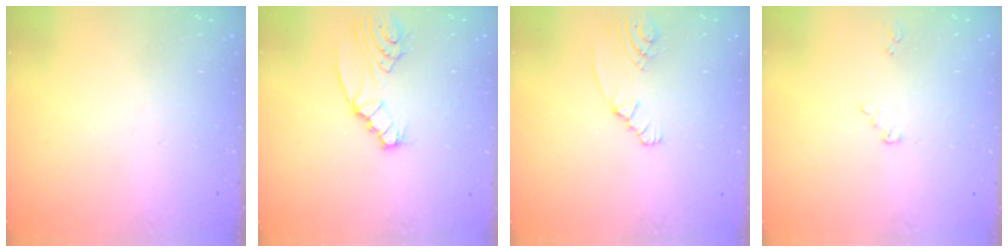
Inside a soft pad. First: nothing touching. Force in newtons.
{"total": 4.0, "press": 3.9, "slide": 0.5}
{"total": 2.7, "press": 2.5, "slide": 1.0}
{"total": 2.5, "press": 2.5, "slide": 0.2}